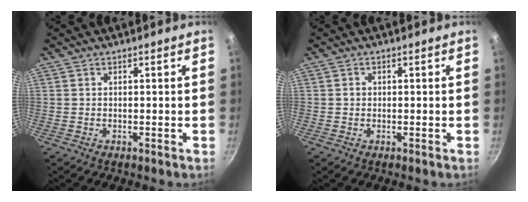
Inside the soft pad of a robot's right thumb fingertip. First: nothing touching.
{"total": 1.0, "force": [0.0, 0.9, 0.3], "torque": [-0.002, 0.003, -0.002]}